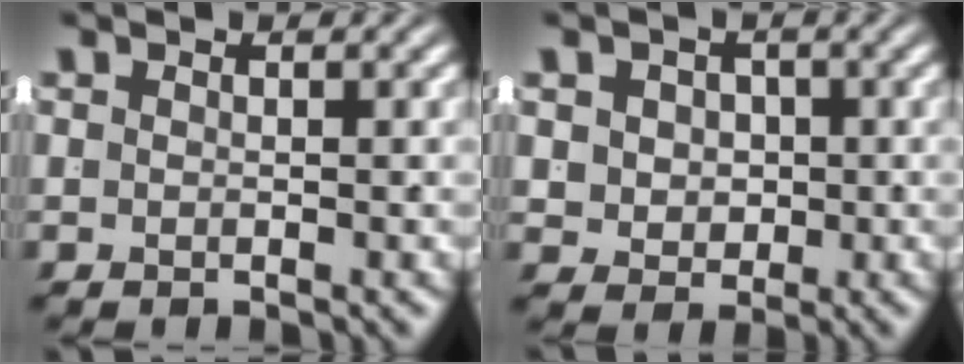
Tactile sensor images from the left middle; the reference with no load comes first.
{"total": 4.2, "force": [0.4, 3.7, 1.9], "torque": [-0.037, -0.014, 0.013]}